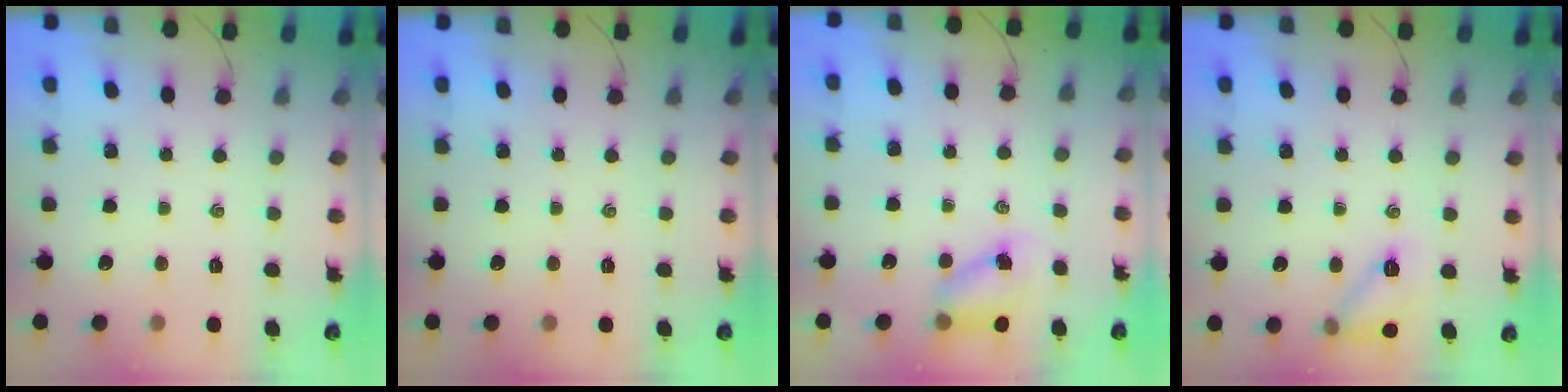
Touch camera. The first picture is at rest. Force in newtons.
{"total": 0.0}
{"total": 5.7, "press": 5.7, "slide": 0.5}
{"total": 9.7, "press": 9.7, "slide": 0.7}